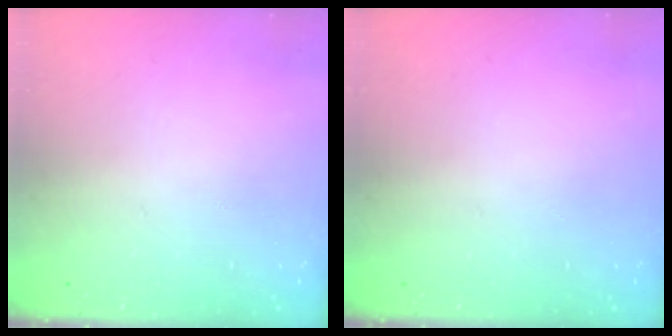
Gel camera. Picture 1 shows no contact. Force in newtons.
{"total": 0.0}